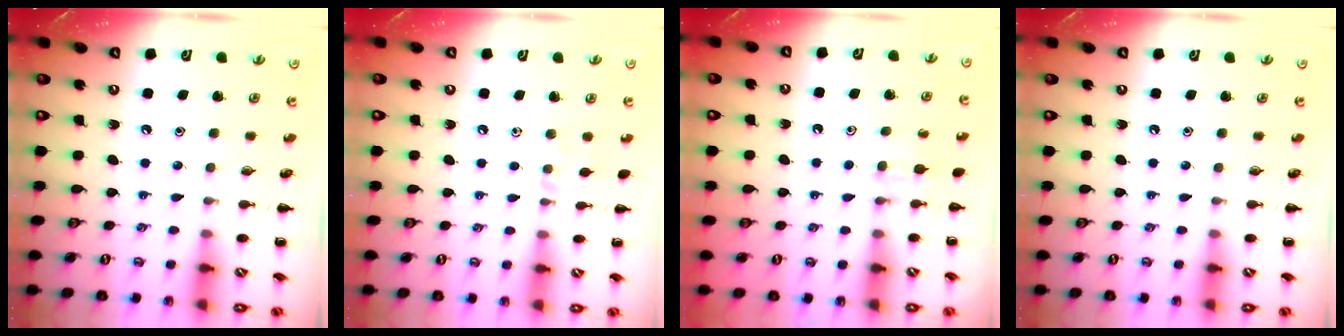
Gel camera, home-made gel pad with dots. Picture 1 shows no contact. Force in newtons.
{"total": 4.0, "press": 3.7, "slide": 1.4}
{"total": 4.5, "press": 4.1, "slide": 1.8}
{"total": 0.0}